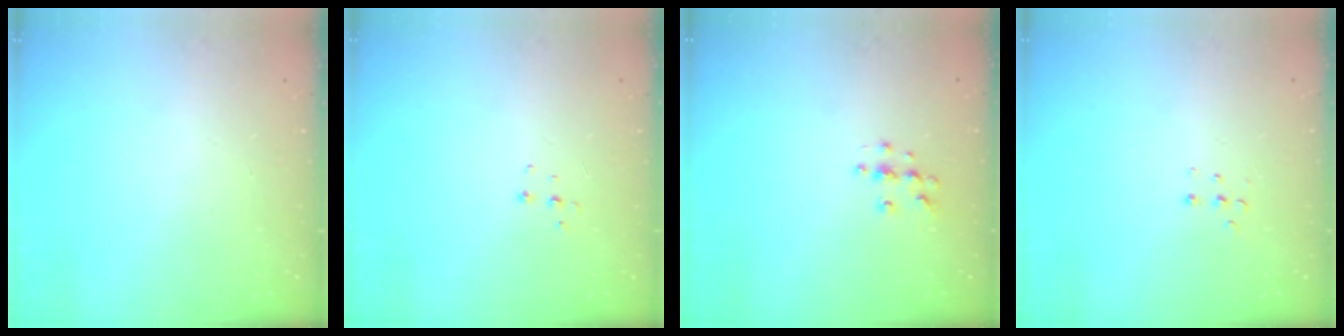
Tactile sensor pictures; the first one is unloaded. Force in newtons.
{"total": 3.8, "press": 3.8, "slide": 0.3}
{"total": 5.4, "press": 5.4, "slide": 0.6}
{"total": 3.8, "press": 3.7, "slide": 0.9}